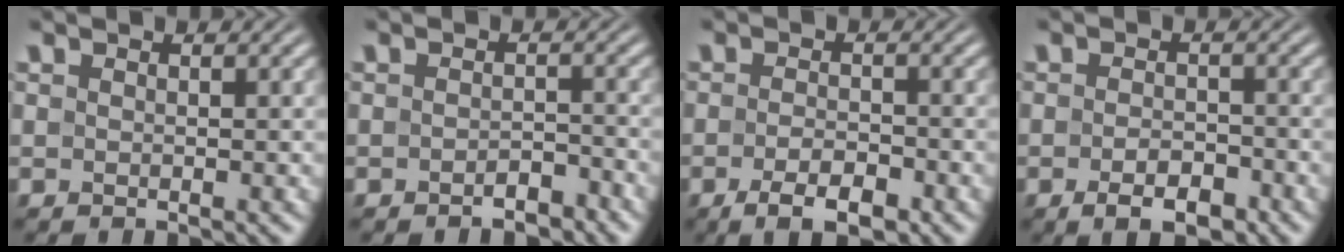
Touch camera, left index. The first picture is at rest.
{"total": 1.8, "force": [-1.4, 0.6, 0.9], "torque": [-0.012, 0.005, -0.024]}
{"total": 3.6, "force": [-1.9, 1.3, 2.7], "torque": [-0.049, -0.002, -0.034]}
{"total": 3.3, "force": [-1.8, 1.4, 2.3], "torque": [-0.036, -0.001, -0.030]}